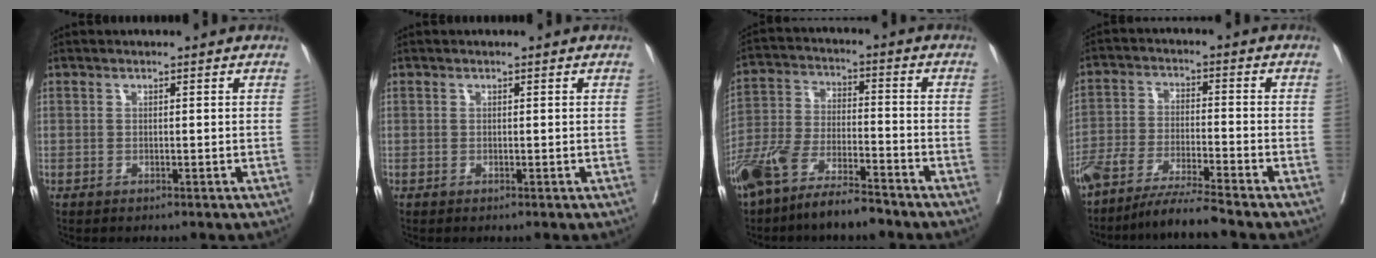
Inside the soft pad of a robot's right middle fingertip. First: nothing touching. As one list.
[{"total": 0.0}, {"total": 11.5, "force": [-9.0, 2.7, 6.6], "torque": [-0.134, -0.007, -0.172]}, {"total": 8.8, "force": [-7.6, -0.8, 4.4], "torque": [-0.073, -0.021, -0.140]}]